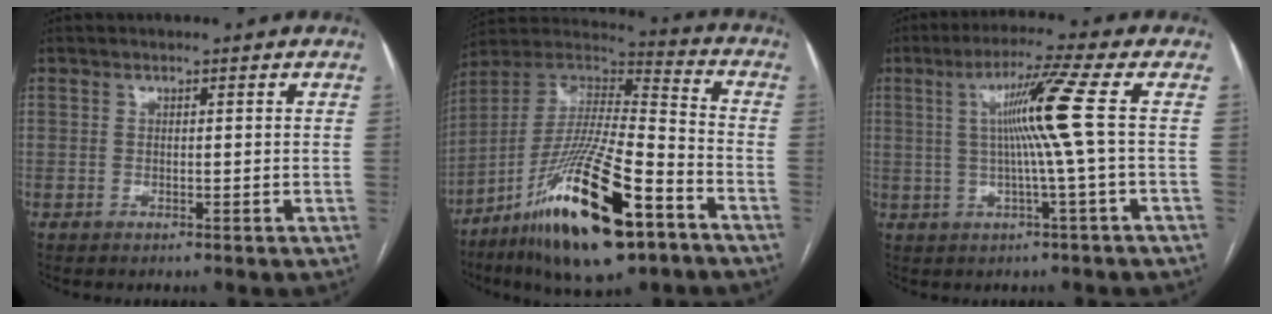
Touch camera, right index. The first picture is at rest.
{"total": 23.6, "force": [-12.6, 4.6, 19.4], "torque": [-0.365, -0.030, -0.222]}
{"total": 8.5, "force": [0.9, -2.4, 8.1], "torque": [-0.142, 0.008, 0.026]}